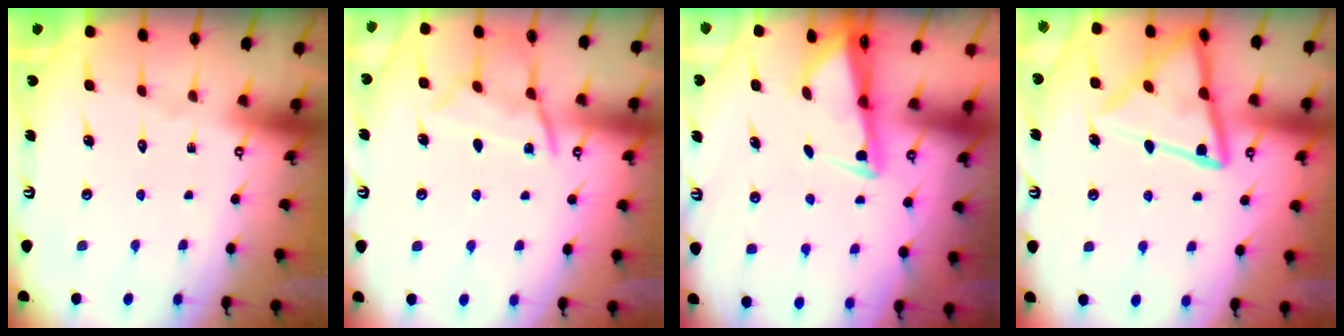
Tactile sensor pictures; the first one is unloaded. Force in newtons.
{"total": 9.9, "press": 9.9, "slide": 0.7}
{"total": 2.6, "press": 2.6, "slide": 0.5}
{"total": 15.4, "press": 15.3, "slide": 1.3}